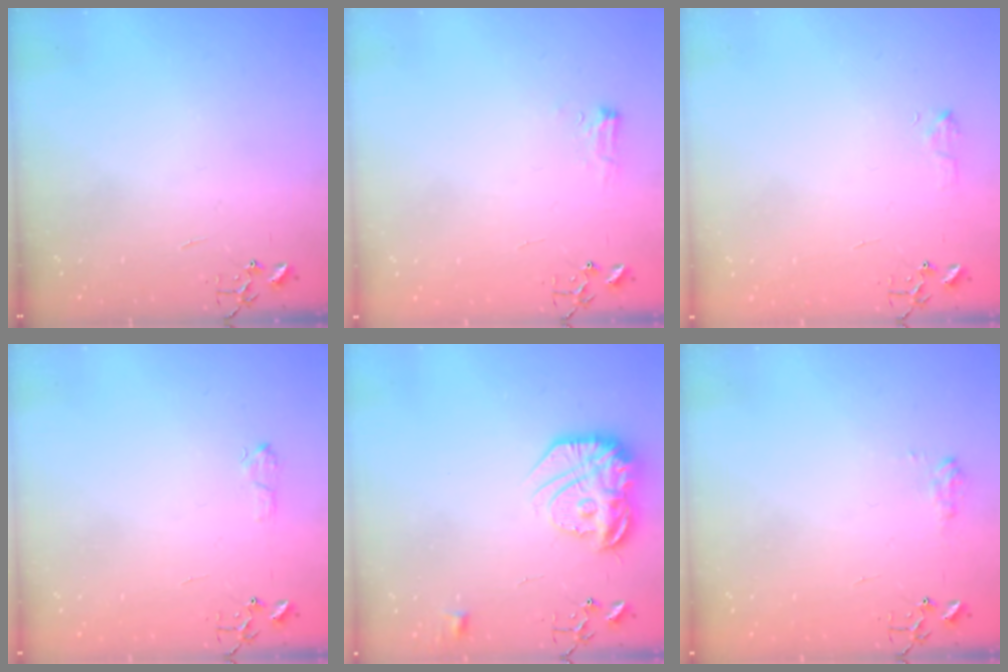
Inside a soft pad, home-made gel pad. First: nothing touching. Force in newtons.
{"total": 7.3, "press": 7.2, "slide": 0.9}
{"total": 6.0, "press": 6.0, "slide": 0.6}
{"total": 5.5, "press": 5.5, "slide": 0.8}
{"total": 18.4, "press": 18.3, "slide": 1.7}
{"total": 7.8, "press": 7.8, "slide": 0.7}